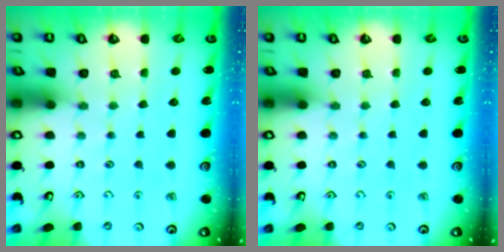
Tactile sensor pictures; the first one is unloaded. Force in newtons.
{"total": 0.0}